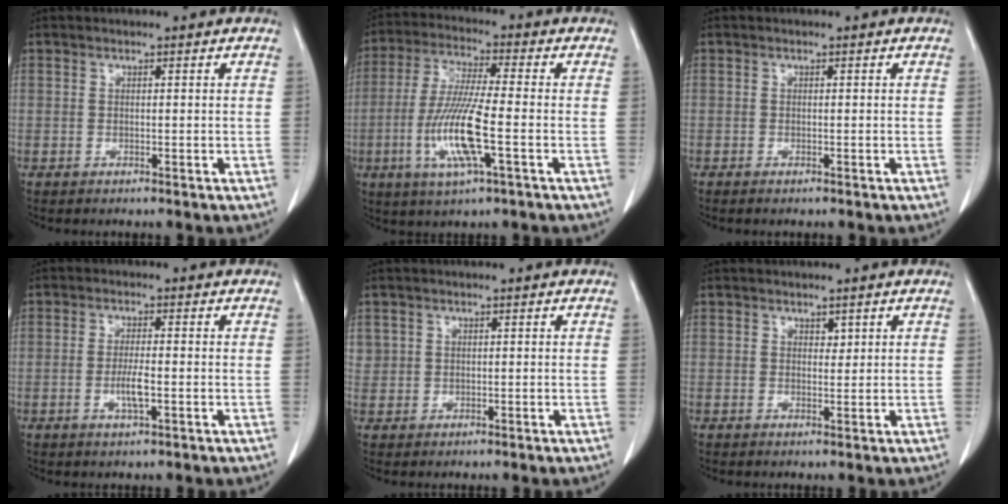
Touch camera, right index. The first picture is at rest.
{"total": 11.7, "force": [-3.2, 0.9, 11.2], "torque": [-0.232, -0.013, -0.065]}
{"total": 0.7, "force": [-0.6, 0.0, 0.4], "torque": [-0.010, -0.002, -0.007]}
{"total": 3.6, "force": [-0.9, 0.5, 3.4], "torque": [-0.069, -0.004, -0.016]}
{"total": 2.0, "force": [0.8, 1.8, 0.2], "torque": [0.011, 0.005, 0.012]}
{"total": 1.1, "force": [0.7, 0.6, 0.6], "torque": [-0.004, -0.004, 0.011]}